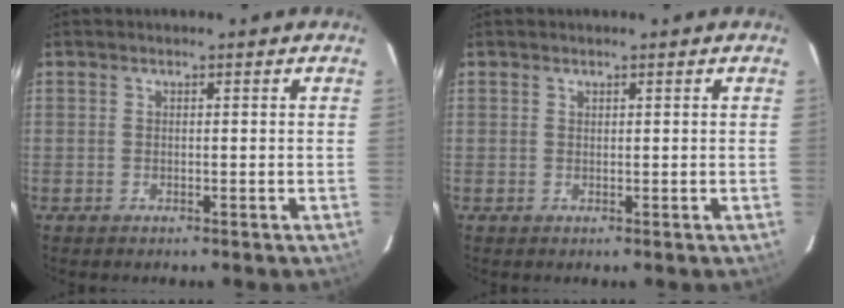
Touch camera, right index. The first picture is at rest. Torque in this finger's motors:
{"motor_torque": [-0.09, 0.03, -0.02, 0.00]}